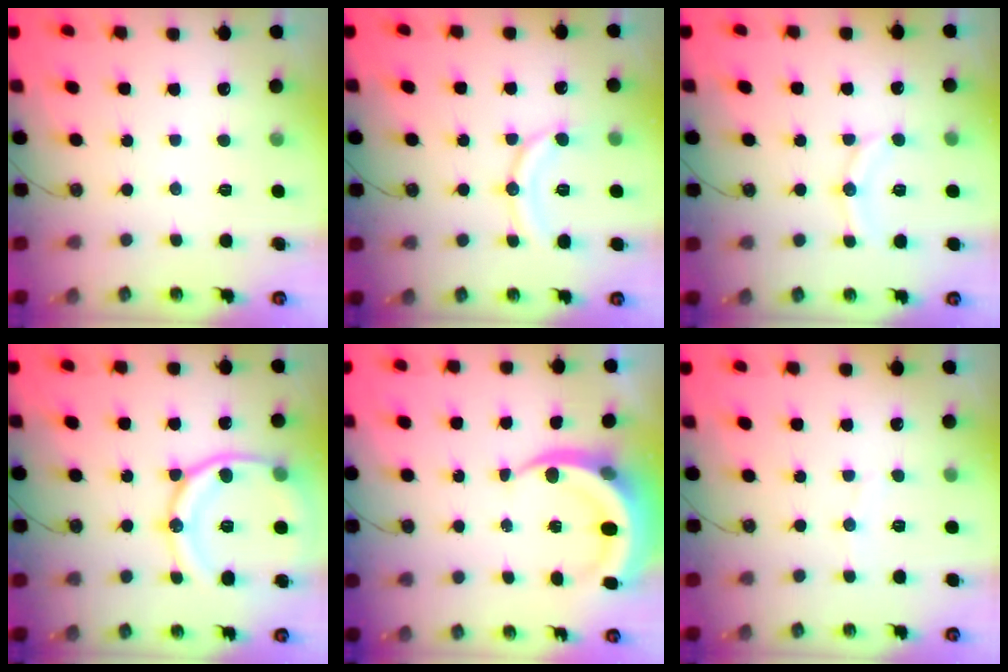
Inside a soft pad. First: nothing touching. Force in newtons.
{"total": 11.7, "press": 11.6, "slide": 1.2}
{"total": 8.9, "press": 8.7, "slide": 2.1}
{"total": 18.0, "press": 17.9, "slide": 2.1}
{"total": 7.5, "press": 7.5, "slide": 0.7}
{"total": 2.9, "press": 2.9, "slide": 0.3}